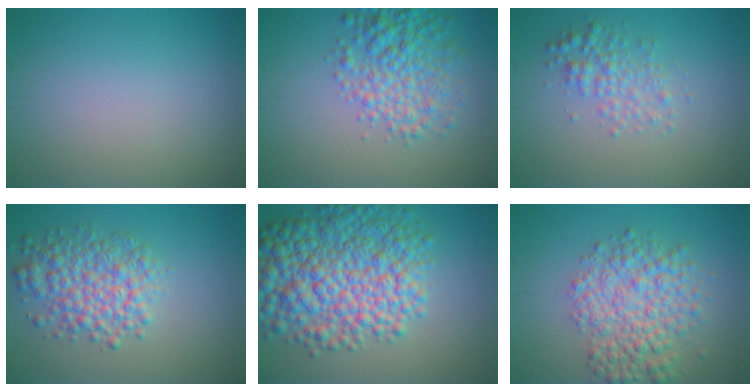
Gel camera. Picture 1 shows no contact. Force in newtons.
{"total": 5.5, "press": 5.5, "slide": 0.2}
{"total": 2.6, "press": 2.6, "slide": 0.1}
{"total": 5.2, "press": 5.2, "slide": 0.1}
{"total": 10.6, "press": 10.6, "slide": 0.2}
{"total": 5.8, "press": 5.8, "slide": 0.1}